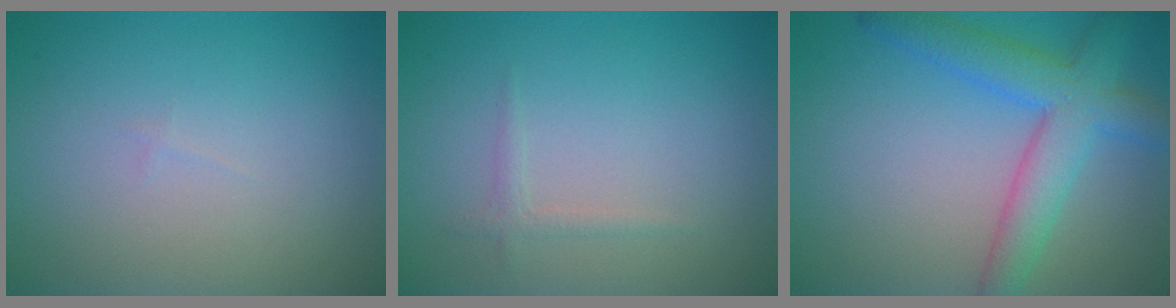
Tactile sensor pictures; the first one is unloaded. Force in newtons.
{"total": 0.9, "press": 0.9, "slide": 0.0}
{"total": 5.7, "press": 5.7, "slide": 0.2}